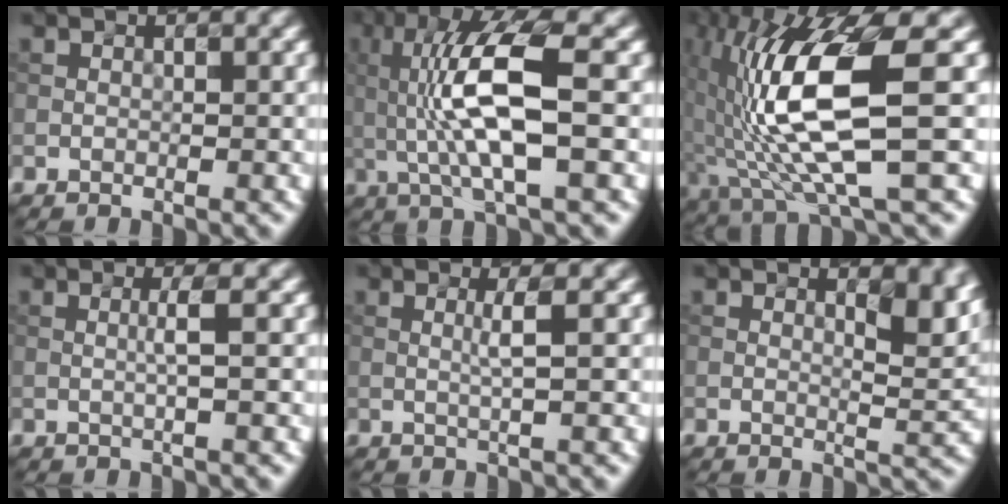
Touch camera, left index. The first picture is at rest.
{"total": 8.7, "force": [0.5, 2.2, 8.4], "torque": [-0.164, 0.003, 0.012]}
{"total": 11.2, "force": [0.2, 2.9, 10.8], "torque": [-0.205, -0.004, 0.012]}
{"total": 1.5, "force": [0.1, 0.1, 1.5], "torque": [-0.028, 0.002, -0.003]}
{"total": 1.8, "force": [0.2, 0.2, 1.7], "torque": [-0.034, 0.003, -0.001]}
{"total": 3.6, "force": [1.7, 1.3, 2.9], "torque": [-0.038, -0.009, 0.026]}